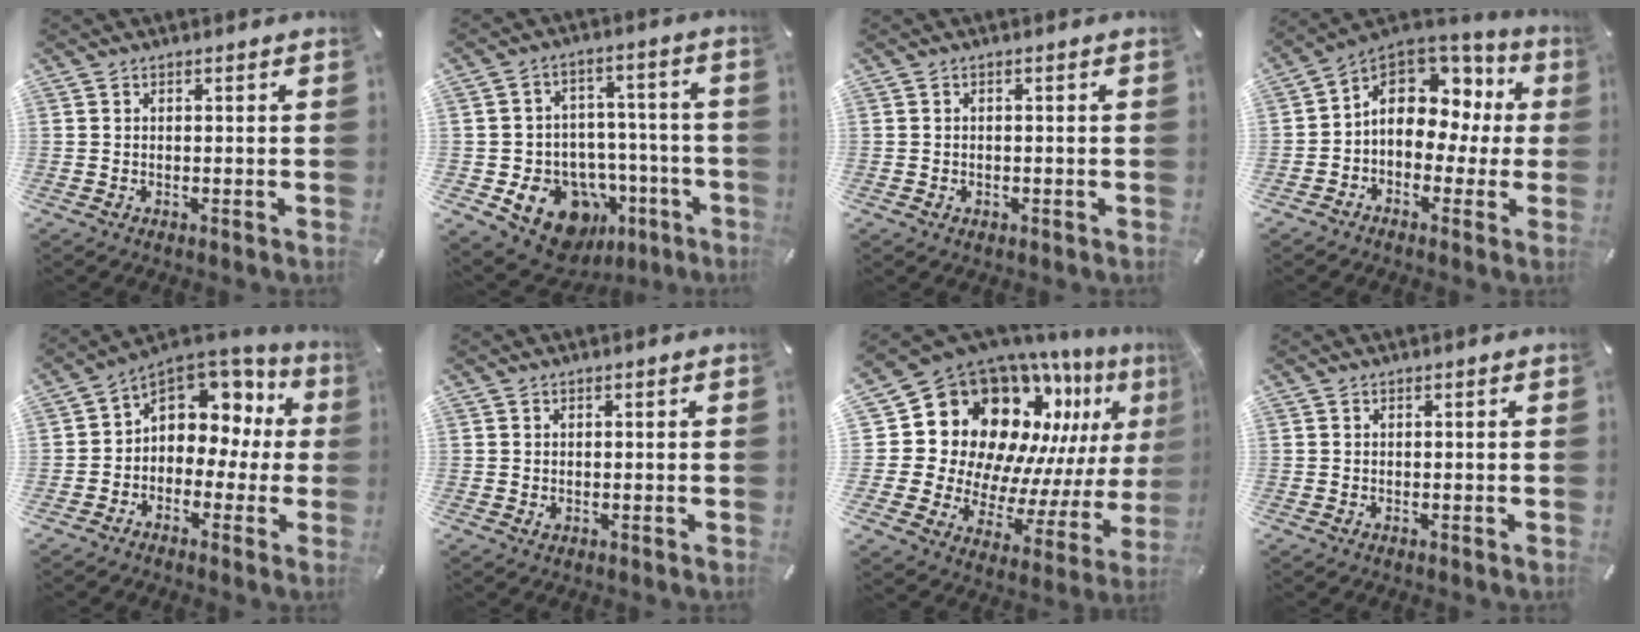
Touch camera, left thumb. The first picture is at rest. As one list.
[{"total": 15.5, "force": [-7.8, 11.0, 7.6], "torque": [-0.097, 0.048, -0.121]}, {"total": 0.9, "force": [-0.3, 0.8, 0.3], "torque": [-0.006, 0.004, -0.008]}, {"total": 12.4, "force": [3.5, 9.0, 7.7], "torque": [-0.137, -0.021, 0.062]}, {"total": 10.0, "force": [3.7, 7.7, 5.2], "torque": [-0.079, -0.029, 0.067]}, {"total": 0.7, "force": [0.0, 0.6, 0.2], "torque": [-0.004, 0.003, 0.000]}, {"total": 20.9, "force": [10.9, 14.7, 10.1], "torque": [-0.171, -0.132, 0.226]}, {"total": 0.0}]